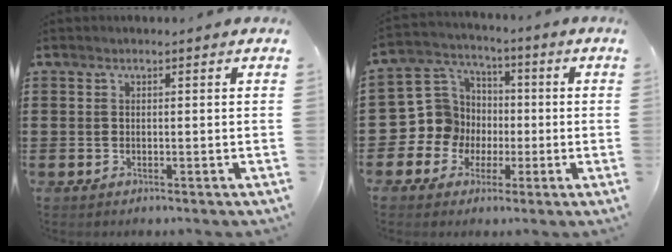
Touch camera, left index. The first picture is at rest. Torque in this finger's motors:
{"motor_torque": [1.06, 1.07, 0.25, 0.00]}